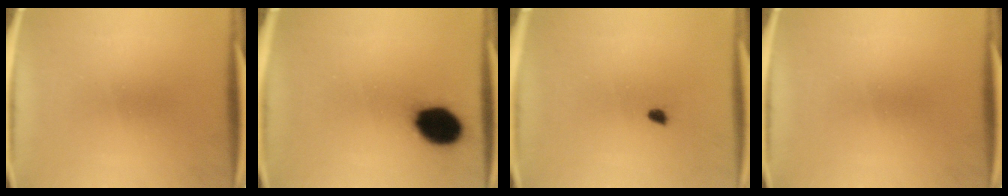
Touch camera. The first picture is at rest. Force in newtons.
{"total": 13.2}
{"total": 1.4}
{"total": 0.0}